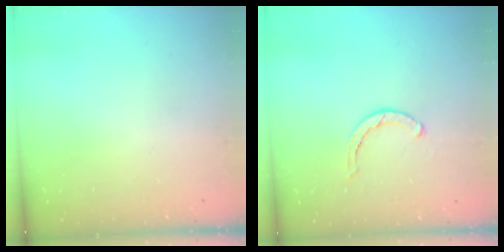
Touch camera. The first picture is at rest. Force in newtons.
{"total": 2.8, "press": 2.8, "slide": 0.2}